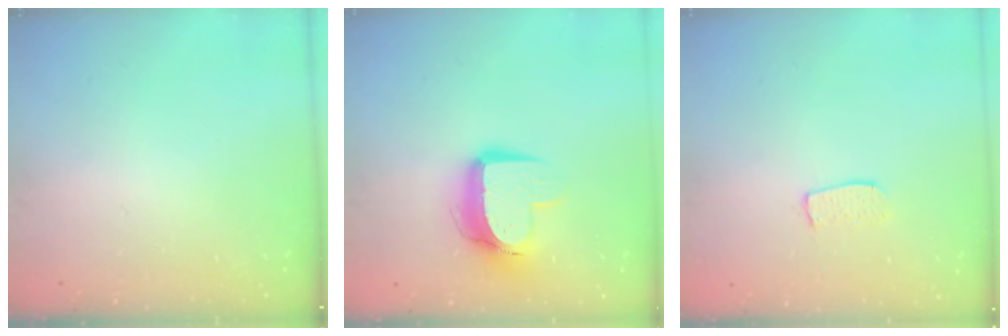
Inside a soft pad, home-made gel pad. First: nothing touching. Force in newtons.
{"total": 12.2, "press": 12.1, "slide": 1.2}
{"total": 5.9, "press": 5.9, "slide": 0.3}